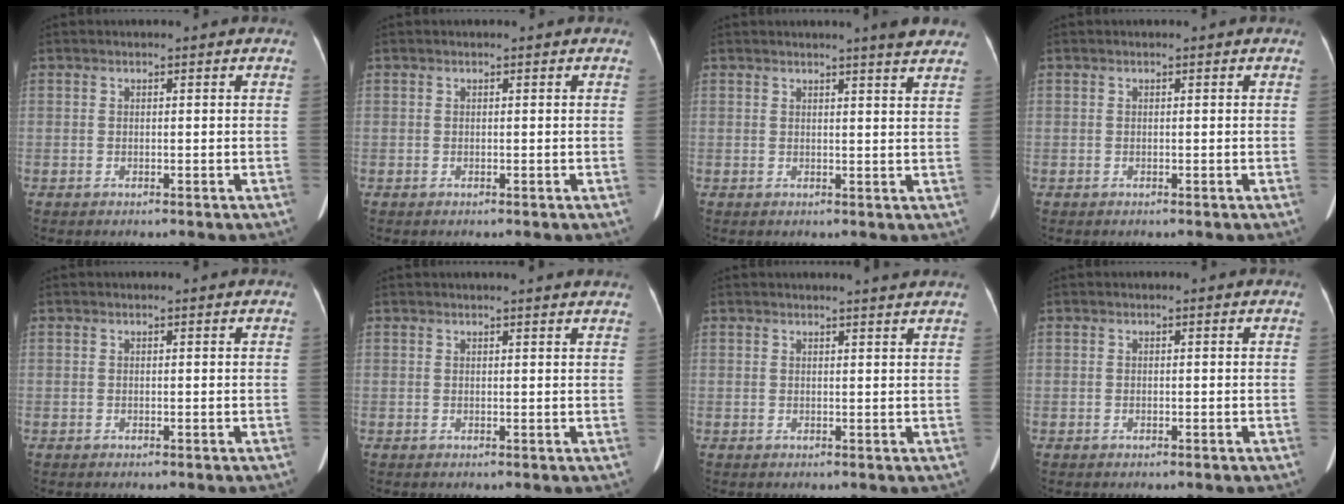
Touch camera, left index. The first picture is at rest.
{"total": 0.0}
{"total": 5.3, "force": [4.7, -0.2, 2.6], "torque": [-0.036, -0.004, 0.042]}
{"total": 0.0}
{"total": 0.0}
{"total": 5.9, "force": [5.5, 0.0, 2.2], "torque": [-0.026, 0.014, 0.050]}
{"total": 3.5, "force": [3.2, -0.6, 1.2], "torque": [-0.019, -0.001, 0.032]}
{"total": 0.0}